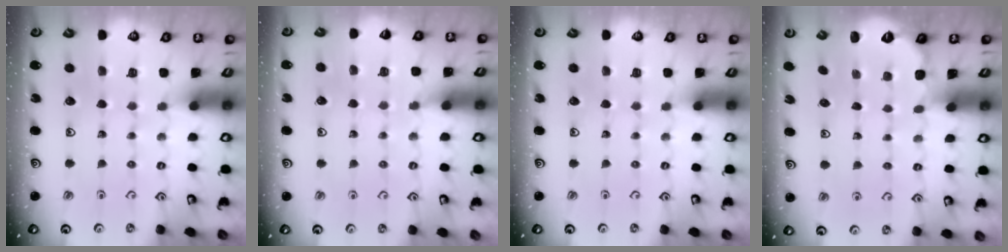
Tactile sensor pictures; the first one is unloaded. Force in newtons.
{"total": 4.5, "press": 4.4, "slide": 0.4}
{"total": 0.0}
{"total": 2.0, "press": 0.6, "slide": 1.9}